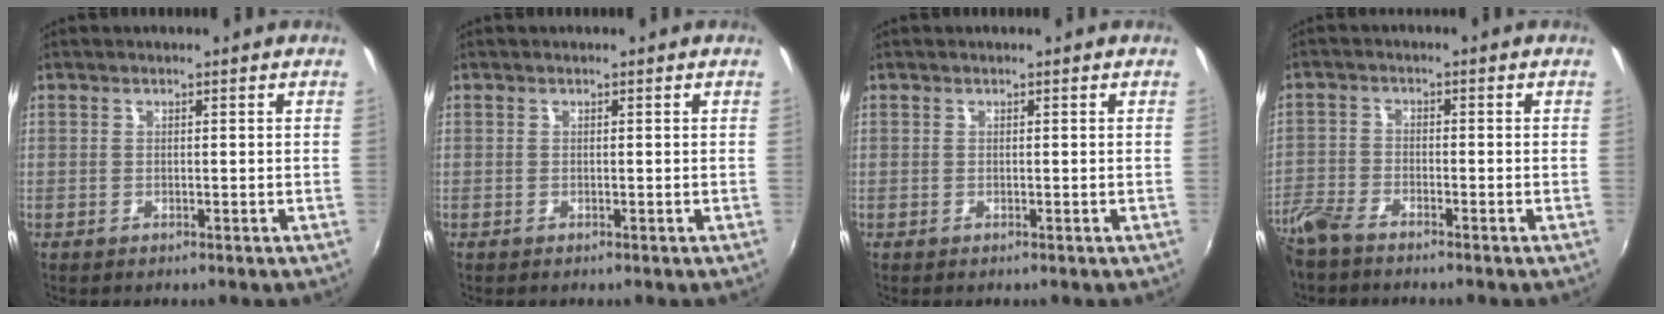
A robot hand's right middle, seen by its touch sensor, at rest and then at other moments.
{"total": 0.0}
{"total": 0.0}
{"total": 6.0, "force": [-5.1, 1.7, 2.7], "torque": [-0.071, -0.014, -0.109]}